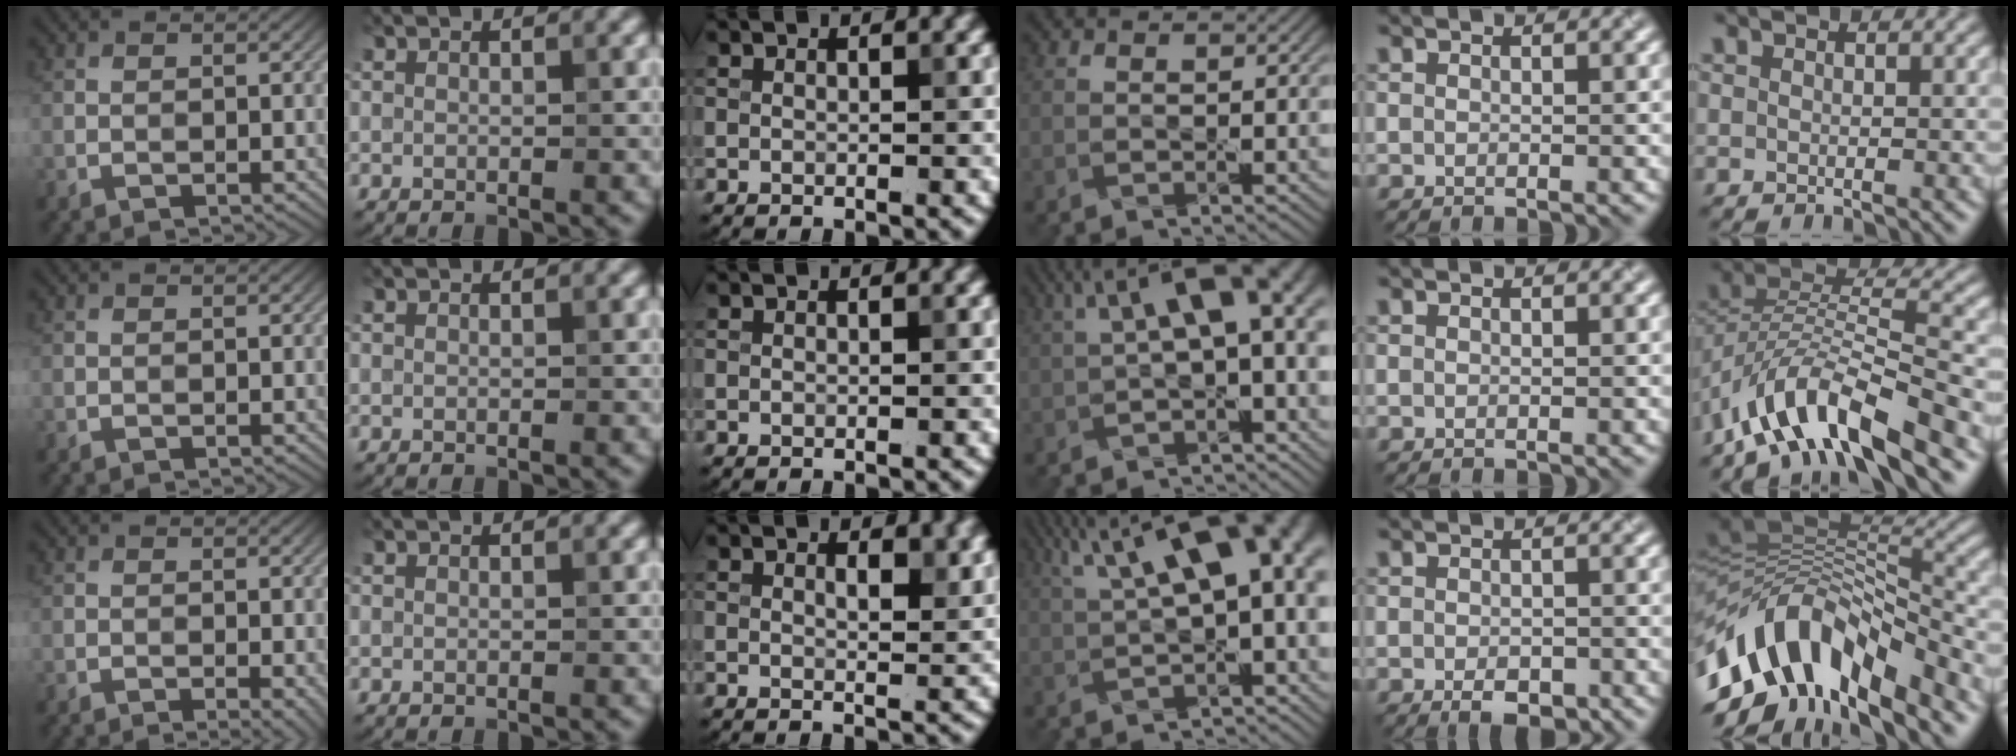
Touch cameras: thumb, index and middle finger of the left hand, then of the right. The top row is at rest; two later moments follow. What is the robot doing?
{"motion": "pour", "object": "sugar"}